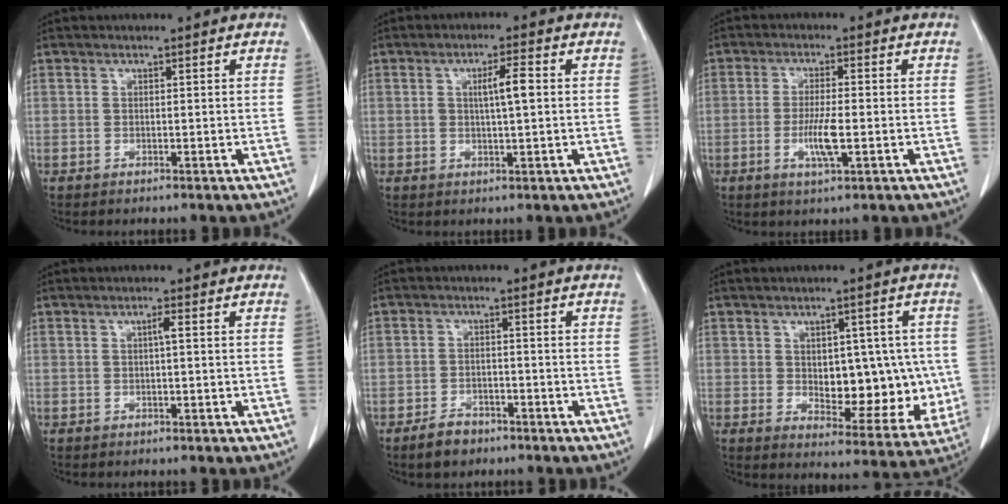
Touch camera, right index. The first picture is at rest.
{"total": 4.3, "force": [0.6, 0.5, 4.2], "torque": [-0.073, 0.002, 0.010]}
{"total": 5.3, "force": [-1.3, 0.6, 5.1], "torque": [-0.101, -0.009, -0.023]}
{"total": 1.1, "force": [0.1, 0.0, 1.1], "torque": [-0.020, 0.003, 0.001]}
{"total": 3.8, "force": [-2.8, 2.2, 1.3], "torque": [-0.025, 0.005, -0.043]}
{"total": 12.2, "force": [0.1, 6.7, 10.2], "torque": [-0.121, 0.007, 0.024]}